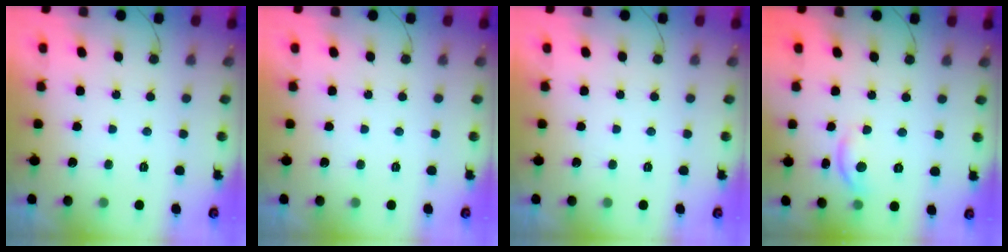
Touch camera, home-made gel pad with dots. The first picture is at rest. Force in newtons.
{"total": 0.0}
{"total": 0.0}
{"total": 7.7, "press": 7.7, "slide": 0.5}